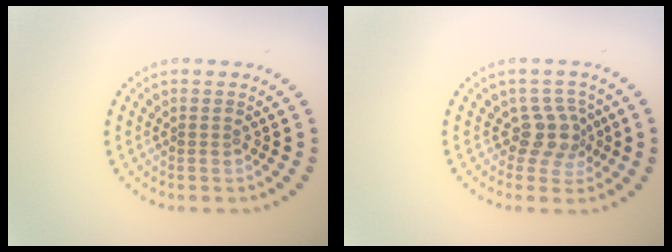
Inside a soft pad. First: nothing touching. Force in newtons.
{"total": 2.6, "press": 2.0, "slide": 1.8}